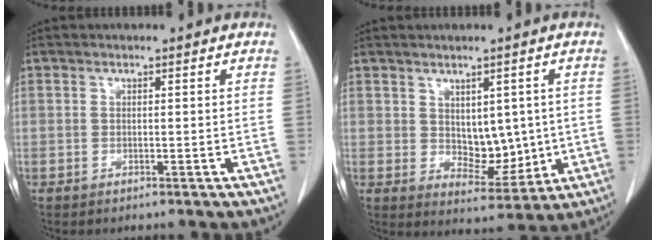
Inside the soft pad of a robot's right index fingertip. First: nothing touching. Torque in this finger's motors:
{"motor_torque": [0.11, 0.05, 0.03, 0.00]}